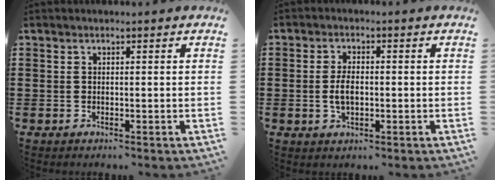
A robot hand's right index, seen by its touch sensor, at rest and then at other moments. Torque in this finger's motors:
{"motor_torque": [1.18, 0.32, 0.60, 0.15]}